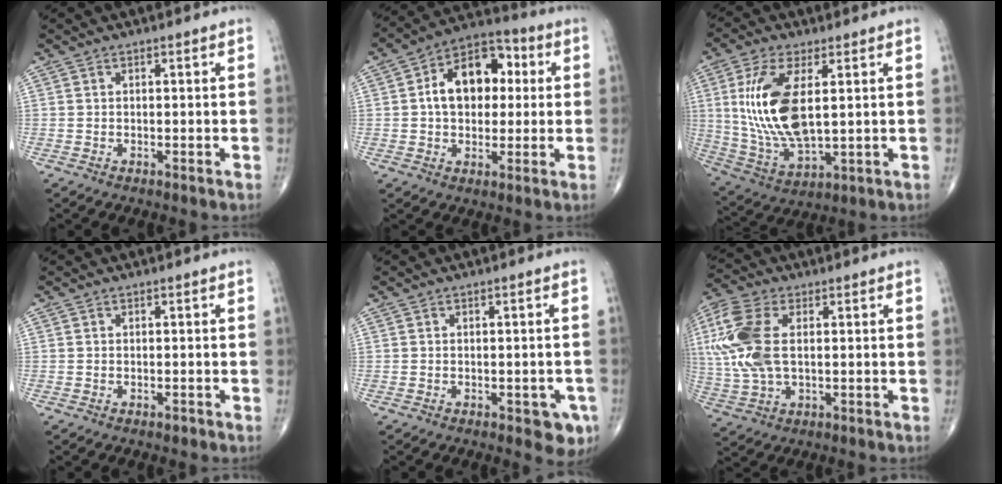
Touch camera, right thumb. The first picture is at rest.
{"total": 14.2, "force": [2.0, 9.5, 10.3], "torque": [-0.127, 0.024, 0.022]}
{"total": 16.0, "force": [2.9, 7.1, 14.1], "torque": [-0.295, -0.018, 0.068]}
{"total": 0.6, "force": [-0.4, 0.3, 0.3], "torque": [-0.003, 0.000, -0.006]}
{"total": 4.4, "force": [-1.9, 2.2, 3.4], "torque": [-0.018, 0.003, -0.019]}
{"total": 14.0, "force": [2.2, 7.8, 11.4], "torque": [-0.283, 0.008, 0.044]}